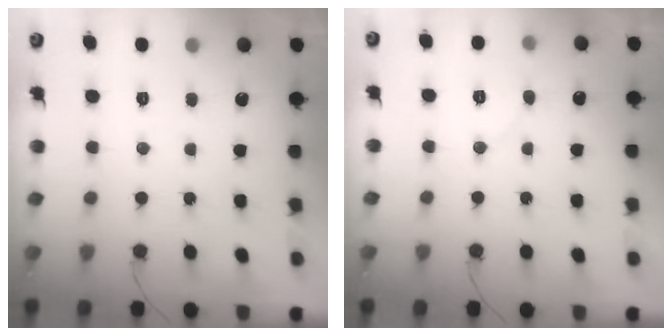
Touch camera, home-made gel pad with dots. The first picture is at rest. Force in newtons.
{"total": 5.9, "press": 5.9, "slide": 0.6}